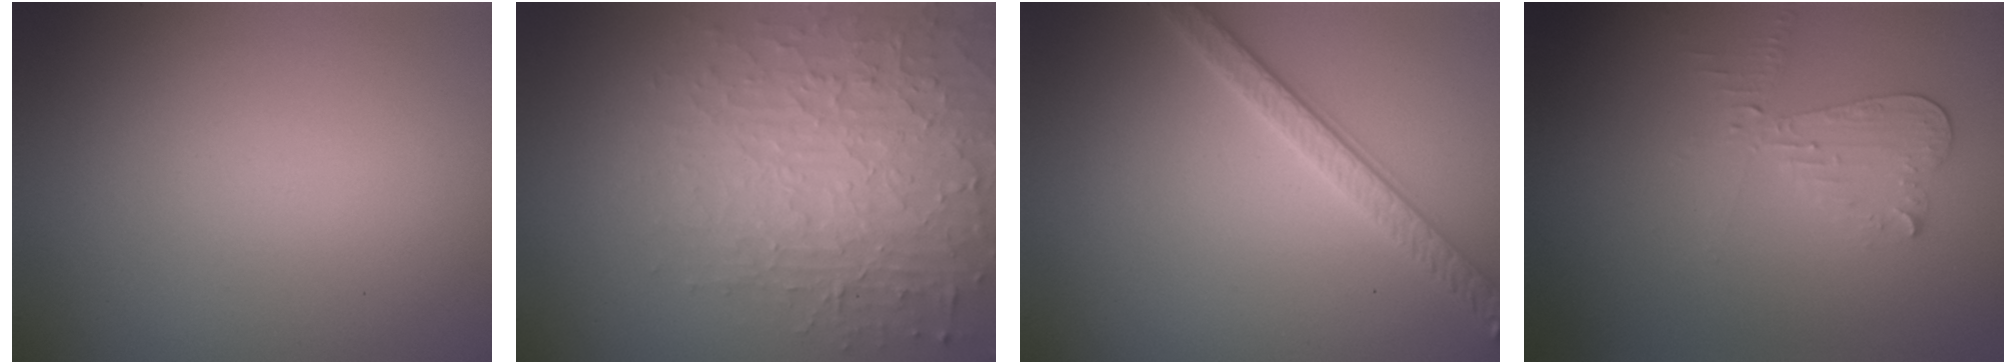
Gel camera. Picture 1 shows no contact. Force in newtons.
{"total": 5.3, "press": 4.6, "slide": 2.5}
{"total": 2.8, "press": 2.7, "slide": 0.8}
{"total": 2.1, "press": 2.1, "slide": 0.4}